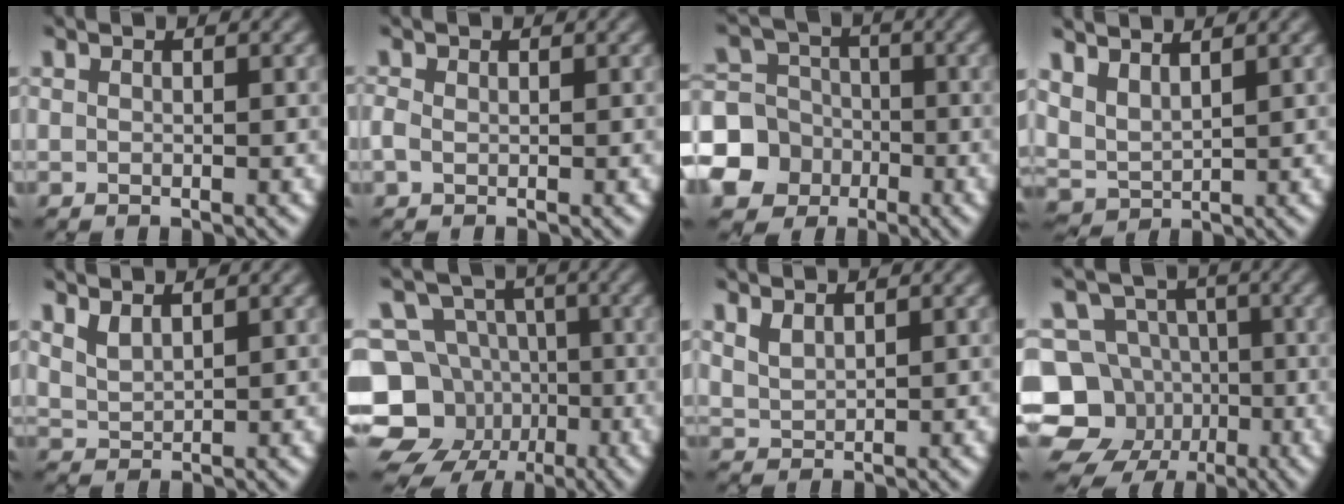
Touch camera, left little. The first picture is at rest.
{"total": 1.0, "force": [-0.1, 0.7, 0.6], "torque": [-0.017, 0.004, -0.004]}
{"total": 12.5, "force": [-4.7, 11.3, 2.6], "torque": [-0.097, -0.025, -0.100]}
{"total": 3.1, "force": [2.4, 1.1, 1.7], "torque": [-0.048, 0.005, 0.044]}
{"total": 1.5, "force": [1.2, 0.4, 0.8], "torque": [-0.021, -0.002, 0.026]}
{"total": 13.9, "force": [-5.8, 11.9, 4.5], "torque": [-0.095, -0.021, -0.115]}
{"total": 1.3, "force": [1.0, 0.5, 0.7], "torque": [-0.018, 0.000, 0.022]}
{"total": 12.5, "force": [-5.4, 10.7, 3.7], "torque": [-0.078, -0.013, -0.114]}